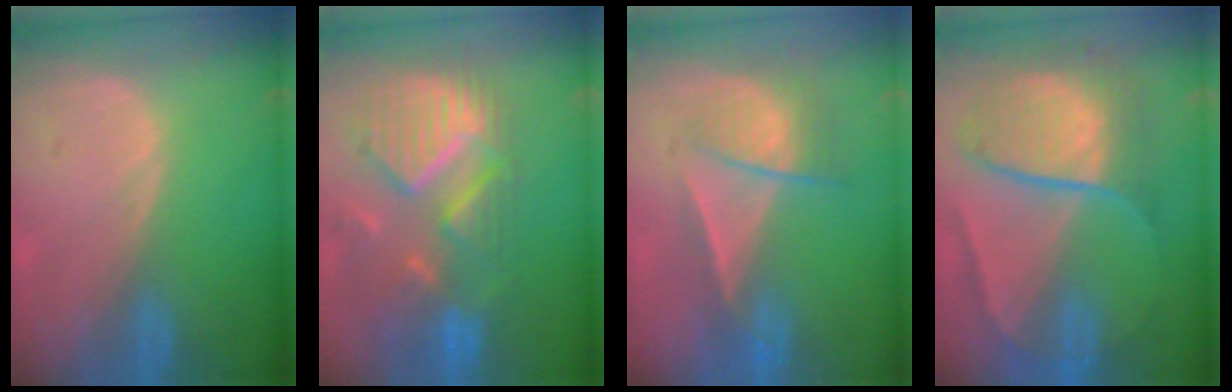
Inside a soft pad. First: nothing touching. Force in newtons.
{"total": 11.9, "press": 10.4, "slide": 5.7}
{"total": 7.1, "press": 6.0, "slide": 3.7}
{"total": 10.2, "press": 10.1, "slide": 1.1}